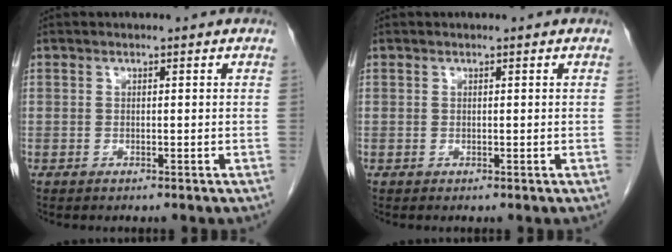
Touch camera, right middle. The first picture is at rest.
{"total": 0.0}